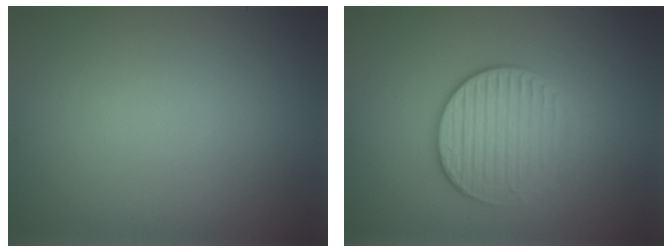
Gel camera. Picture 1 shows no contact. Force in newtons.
{"total": 3.2, "press": 2.9, "slide": 1.5}